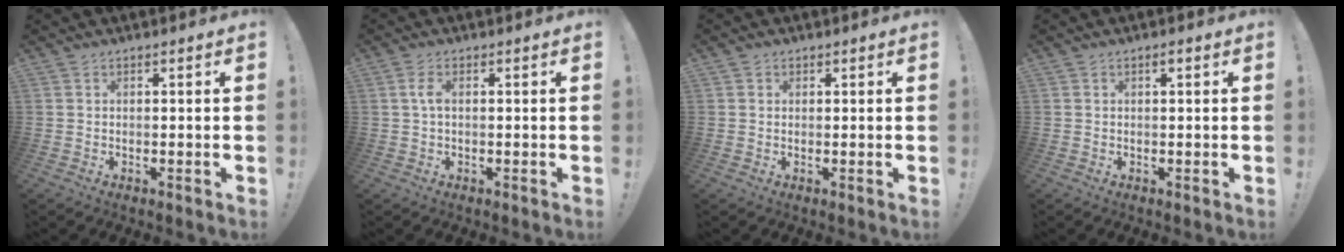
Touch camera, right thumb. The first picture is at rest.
{"total": 2.7, "force": [0.2, 1.0, 2.6], "torque": [-0.055, 0.009, 0.003]}
{"total": 1.1, "force": [0.6, 0.9, 0.1], "torque": [0.000, 0.001, 0.010]}
{"total": 0.9, "force": [0.4, 0.4, 0.7], "torque": [-0.015, 0.003, 0.005]}